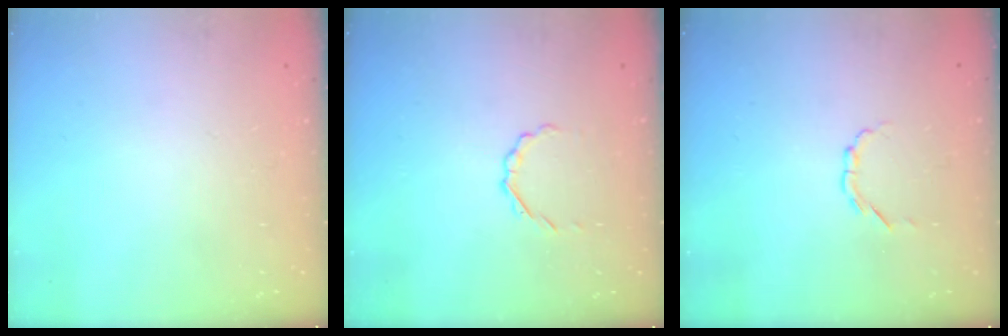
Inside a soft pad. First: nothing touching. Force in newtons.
{"total": 2.2, "press": 2.1, "slide": 0.7}
{"total": 2.3, "press": 2.2, "slide": 0.8}